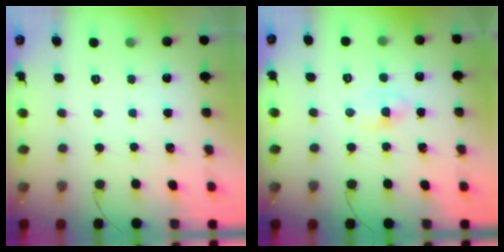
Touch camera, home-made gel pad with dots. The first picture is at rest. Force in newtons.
{"total": 1.6, "press": 1.4, "slide": 0.8}